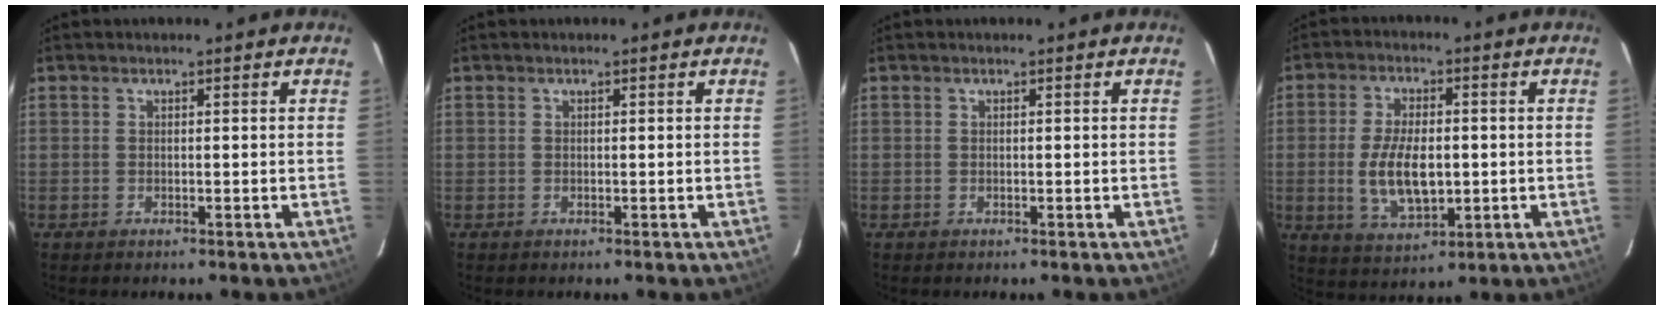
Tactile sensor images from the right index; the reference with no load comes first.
{"total": 0.0}
{"total": 0.0}
{"total": 10.3, "force": [-1.1, 5.1, 8.9], "torque": [-0.177, -0.008, -0.012]}